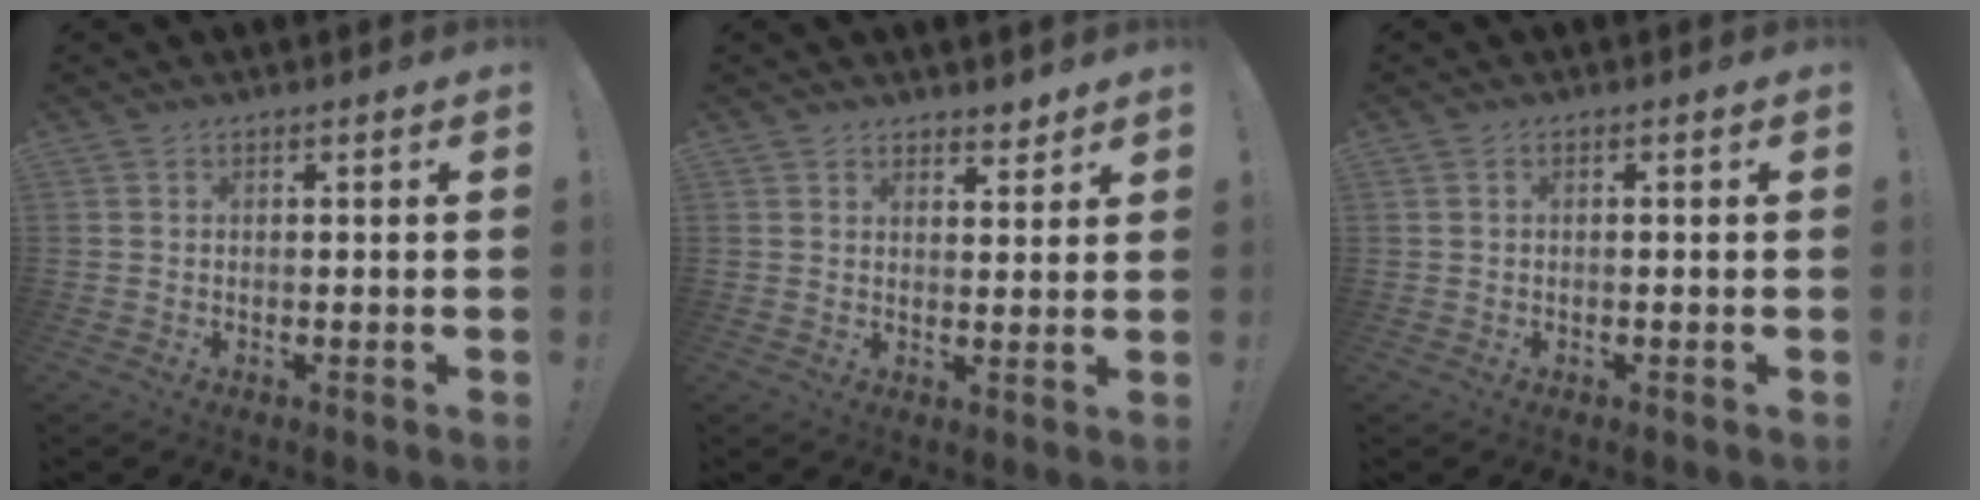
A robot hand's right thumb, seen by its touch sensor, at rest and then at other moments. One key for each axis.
{"total": 3.5, "fx": 3.1, "fy": 1.5, "fz": 0.8, "tx": 0.000, "ty": -0.024, "tz": 0.055}
{"total": 0.6, "fx": -0.3, "fy": 0.3, "fz": 0.4, "tx": -0.011, "ty": 0.003, "tz": -0.004}